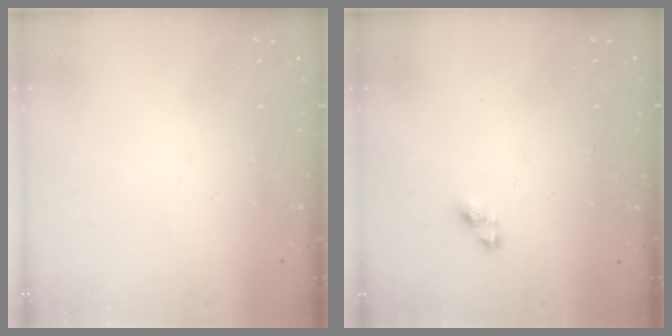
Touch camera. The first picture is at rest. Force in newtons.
{"total": 3.9, "press": 3.8, "slide": 0.7}